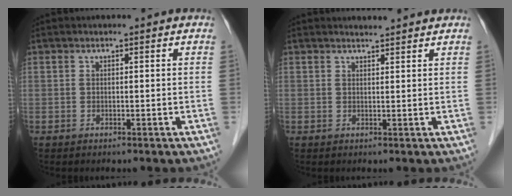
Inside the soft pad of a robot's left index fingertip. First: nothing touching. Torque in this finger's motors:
{"motor_torque": [0.31, -0.16, 0.03, -0.01]}